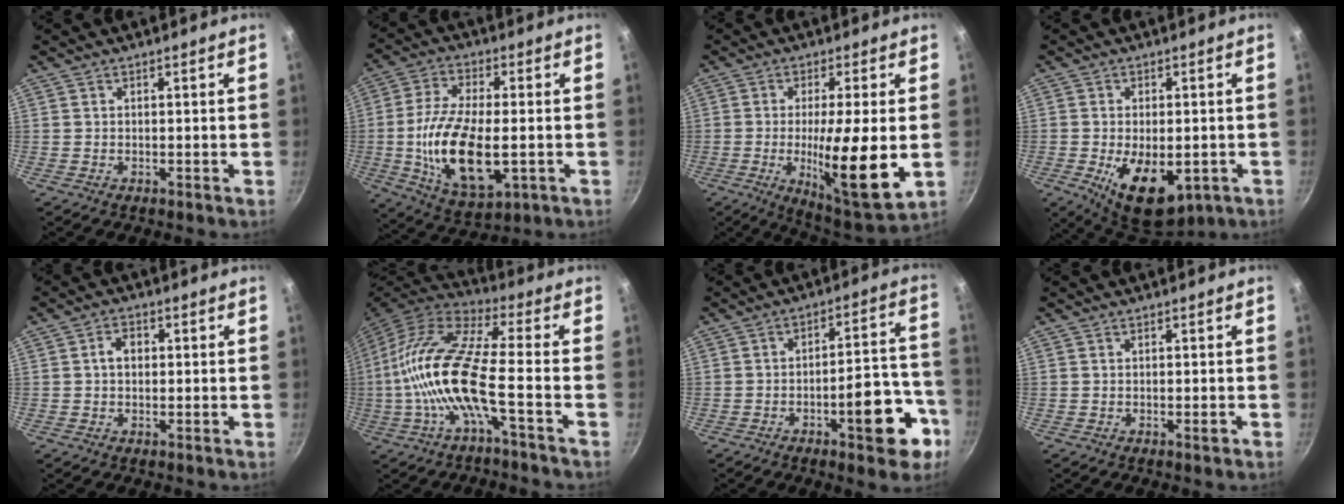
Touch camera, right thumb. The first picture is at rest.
{"total": 17.3, "force": [-2.6, 8.1, 15.1], "torque": [-0.284, -0.002, -0.043]}
{"total": 16.0, "force": [-2.0, 2.9, 15.6], "torque": [-0.255, -0.017, -0.029]}
{"total": 13.1, "force": [-3.9, 7.2, 10.2], "torque": [-0.132, -0.005, -0.040]}
{"total": 3.5, "force": [0.3, 2.6, 2.3], "torque": [-0.023, 0.009, 0.001]}
{"total": 17.4, "force": [-3.7, 4.5, 16.3], "torque": [-0.326, 0.039, -0.088]}
{"total": 13.6, "force": [-6.1, 5.1, 11.1], "torque": [-0.114, 0.056, -0.079]}
{"total": 0.9, "force": [-0.4, 0.3, 0.7], "torque": [-0.011, 0.003, -0.004]}